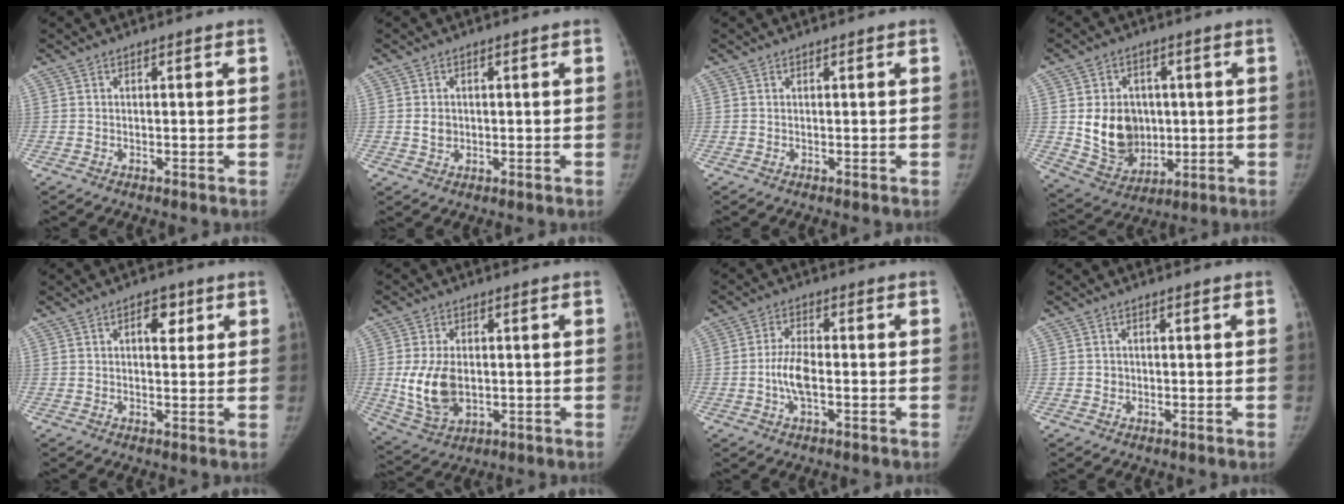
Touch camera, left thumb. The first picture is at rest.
{"total": 2.4, "force": [0.1, 2.1, 1.2], "torque": [-0.005, 0.002, 0.005]}
{"total": 0.0}
{"total": 12.6, "force": [0.6, 10.4, 7.1], "torque": [-0.073, -0.011, 0.030]}
{"total": 4.4, "force": [1.8, 2.6, 3.1], "torque": [-0.023, -0.003, 0.021]}
{"total": 10.4, "force": [-0.3, 6.9, 7.7], "torque": [-0.134, -0.006, 0.008]}
{"total": 5.6, "force": [-1.2, 2.5, 4.8], "torque": [-0.094, 0.012, -0.026]}
{"total": 1.1, "force": [-0.1, 1.1, 0.1], "torque": [0.010, 0.004, -0.002]}